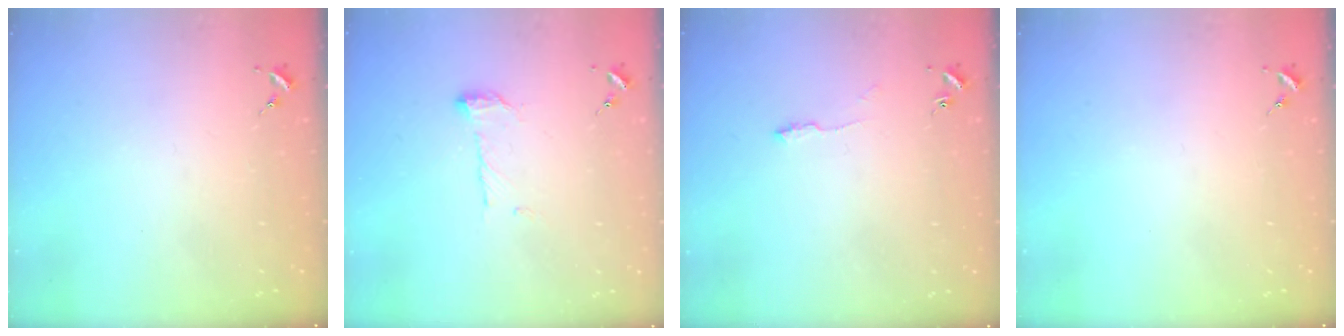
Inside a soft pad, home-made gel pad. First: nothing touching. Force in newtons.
{"total": 7.6, "press": 7.5, "slide": 0.4}
{"total": 4.1, "press": 4.0, "slide": 0.6}
{"total": 0.0}